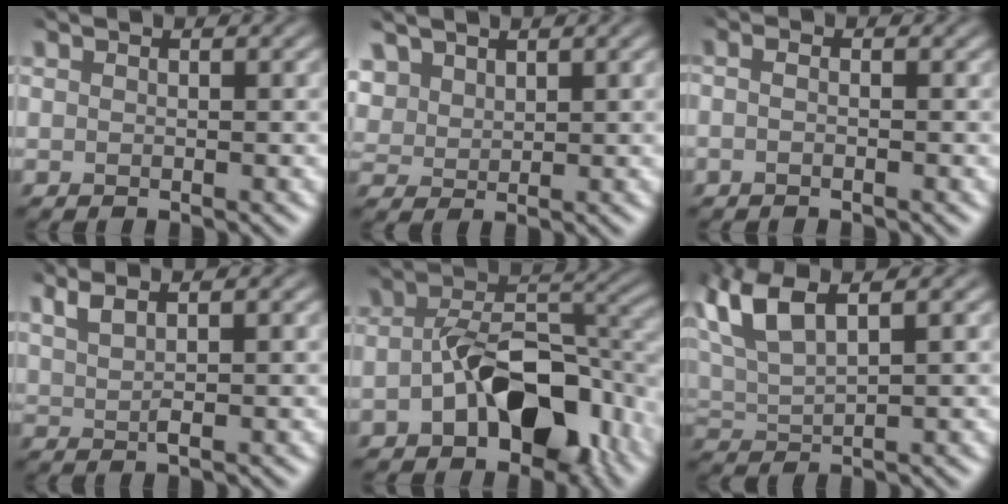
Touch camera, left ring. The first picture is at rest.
{"total": 2.6, "force": [1.9, 1.4, 1.0], "torque": [-0.037, 0.004, 0.050]}
{"total": 0.7, "force": [-0.6, 0.0, 0.4], "torque": [-0.012, 0.001, -0.011]}
{"total": 2.4, "force": [1.7, 0.1, 1.6], "torque": [-0.034, 0.008, 0.039]}
{"total": 9.5, "force": [-4.2, 5.5, 6.5], "torque": [-0.090, 0.001, -0.072]}
{"total": 7.0, "force": [4.1, 2.3, 5.2], "torque": [-0.132, 0.024, 0.083]}